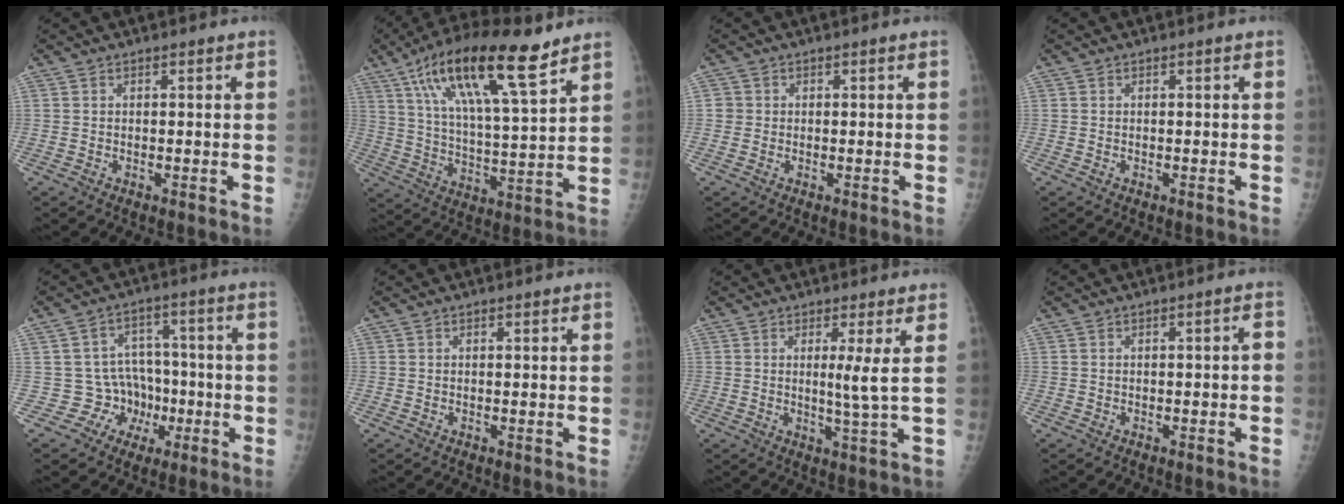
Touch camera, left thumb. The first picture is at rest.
{"total": 20.4, "force": [12.1, 5.1, 15.6], "torque": [-0.268, -0.032, 0.215]}
{"total": 1.4, "force": [0.0, 1.4, 0.1], "torque": [0.007, 0.005, -0.001]}
{"total": 0.0}
{"total": 7.6, "force": [-2.2, 7.2, 1.0], "torque": [0.048, 0.033, -0.034]}
{"total": 0.0}
{"total": 4.5, "force": [1.2, -1.2, 4.1], "torque": [-0.082, -0.023, 0.020]}
{"total": 1.4, "force": [-0.6, 0.7, 1.1], "torque": [-0.013, 0.017, -0.010]}